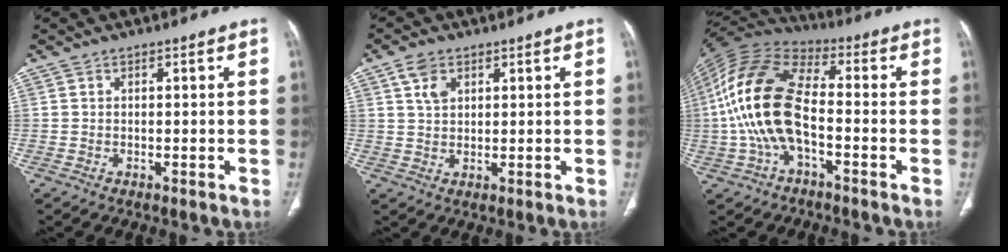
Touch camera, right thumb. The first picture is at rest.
{"total": 4.2, "force": [2.0, 2.7, 2.5], "torque": [-0.036, -0.005, 0.042]}
{"total": 17.1, "force": [-2.4, 8.5, 14.7], "torque": [-0.307, 0.034, -0.053]}